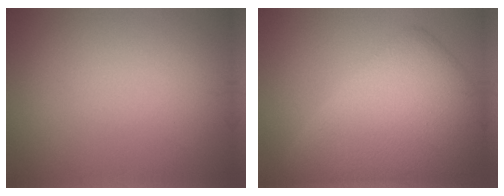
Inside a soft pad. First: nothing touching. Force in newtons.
{"total": 10.4, "press": 10.4, "slide": 0.2}